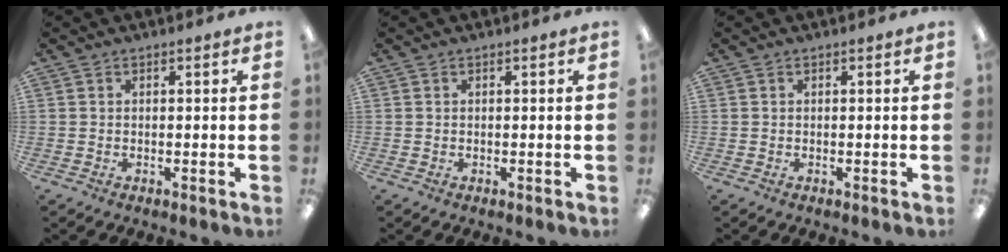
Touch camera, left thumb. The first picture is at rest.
{"total": 0.0}
{"total": 0.0}